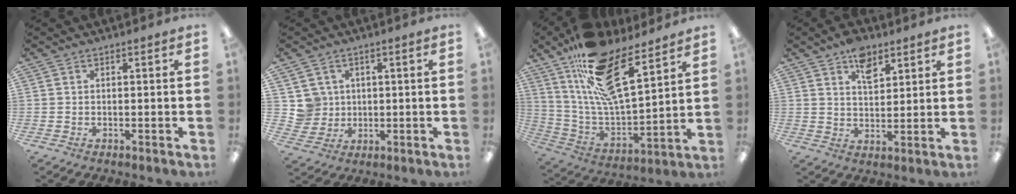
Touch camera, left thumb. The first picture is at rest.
{"total": 5.3, "force": [1.8, 5.0, 0.1], "torque": [-0.009, 0.002, 0.036]}
{"total": 21.3, "force": [13.2, 8.7, 14.3], "torque": [-0.246, -0.069, 0.236]}
{"total": 7.2, "force": [4.8, 3.9, 3.7], "torque": [-0.046, -0.022, 0.082]}